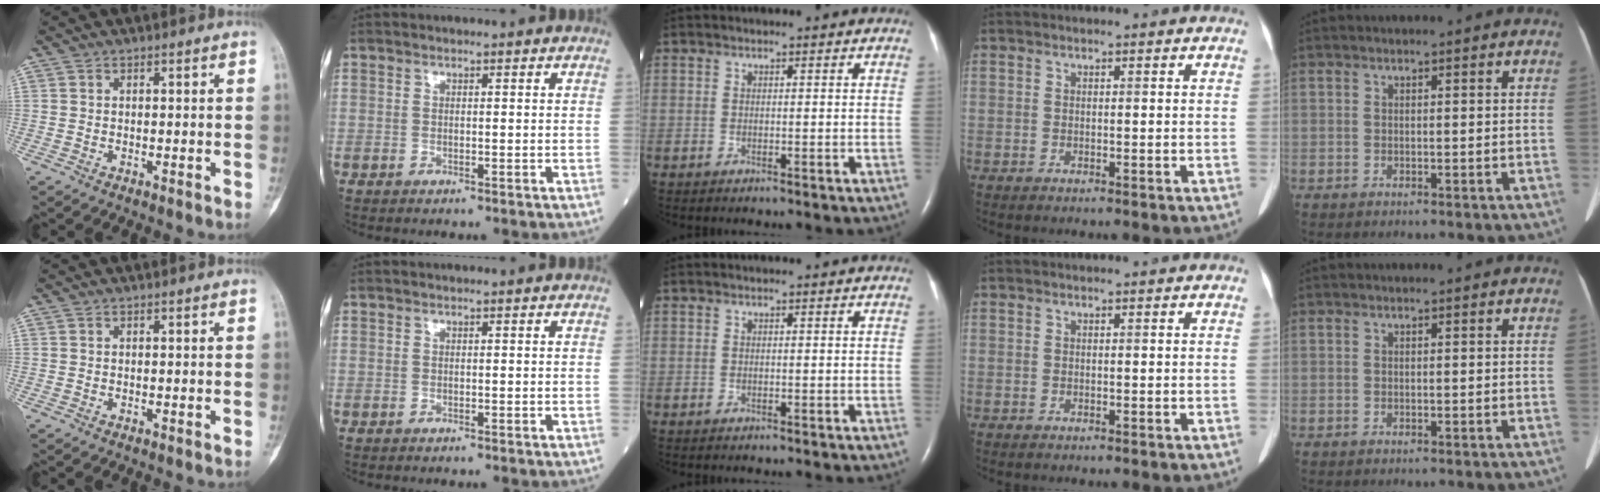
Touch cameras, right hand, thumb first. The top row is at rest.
{}